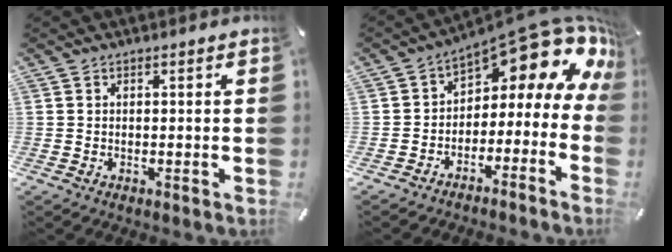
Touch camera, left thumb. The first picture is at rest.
{"total": 12.7, "force": [8.1, 5.5, 8.1], "torque": [-0.108, -0.076, 0.127]}